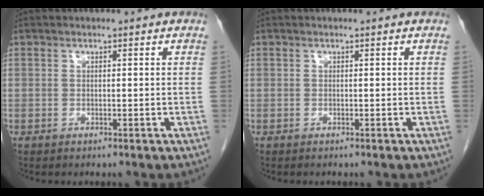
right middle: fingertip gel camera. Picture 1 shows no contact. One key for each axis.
{"total": 0.0}